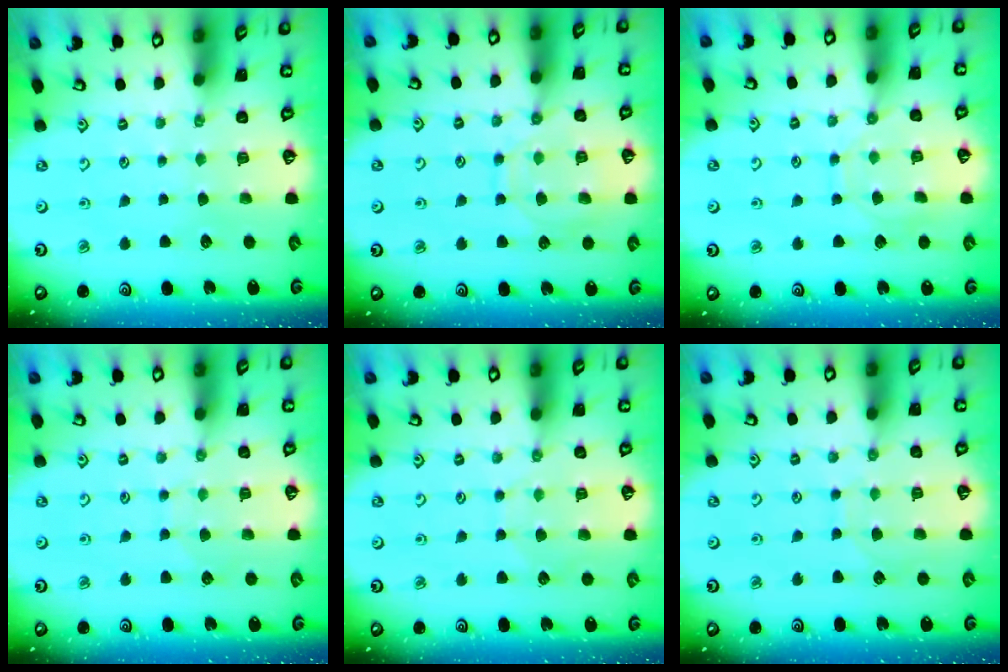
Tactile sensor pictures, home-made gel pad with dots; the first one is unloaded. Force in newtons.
{"total": 11.2, "press": 11.1, "slide": 1.0}
{"total": 9.4, "press": 9.4, "slide": 0.7}
{"total": 5.1, "press": 5.1, "slide": 0.5}
{"total": 6.0, "press": 6.0, "slide": 0.6}
{"total": 5.9, "press": 5.9, "slide": 0.5}